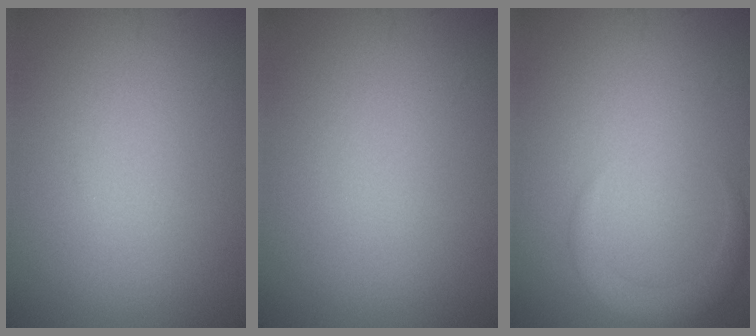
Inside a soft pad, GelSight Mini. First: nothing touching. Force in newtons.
{"total": 0.0}
{"total": 2.3, "press": 2.3, "slide": 0.2}